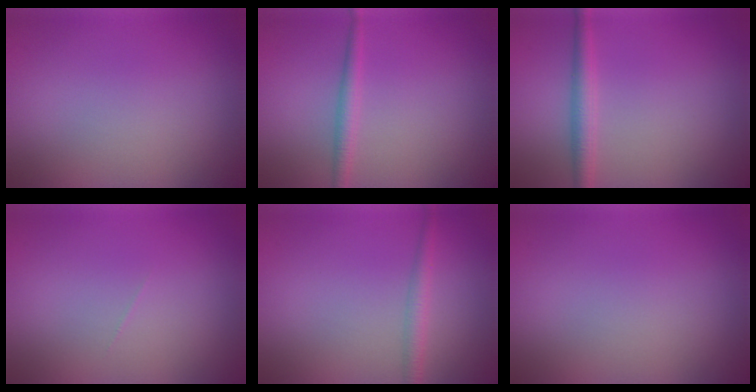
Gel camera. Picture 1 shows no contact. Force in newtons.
{"total": 1.7, "press": 1.7, "slide": 0.1}
{"total": 2.4, "press": 2.4, "slide": 0.1}
{"total": 0.0}
{"total": 1.9, "press": 1.8, "slide": 0.1}
{"total": 0.0}